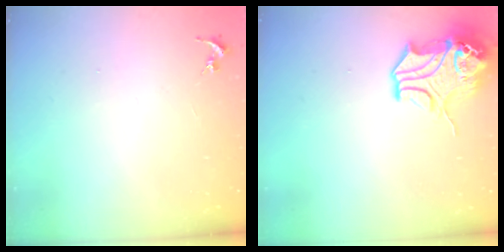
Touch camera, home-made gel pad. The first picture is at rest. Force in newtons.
{"total": 13.8, "press": 13.7, "slide": 2.0}